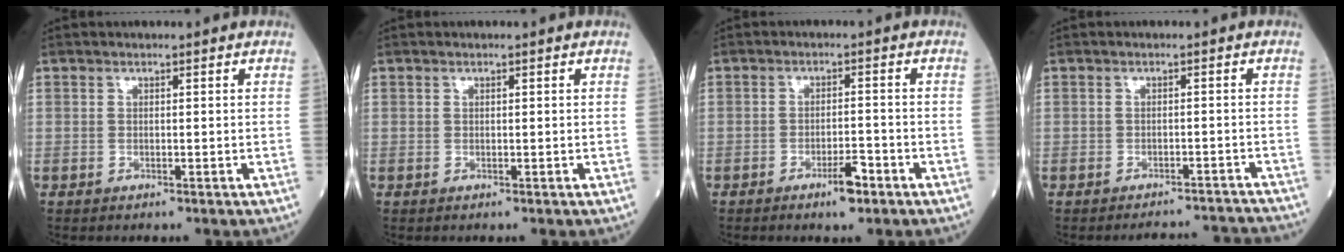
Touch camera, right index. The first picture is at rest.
{"total": 0.0}
{"total": 3.6, "force": [-2.3, 0.7, 2.7], "torque": [-0.041, 0.000, -0.038]}
{"total": 7.1, "force": [-7.1, 0.4, -0.1], "torque": [0.011, 0.009, -0.081]}